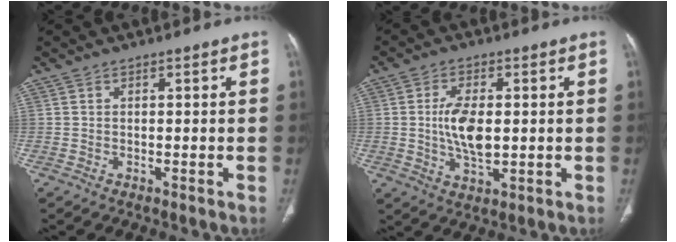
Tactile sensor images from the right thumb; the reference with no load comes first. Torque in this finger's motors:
{"motor_torque": [2.55, 2.46, 0.86, -0.53, 0.12]}